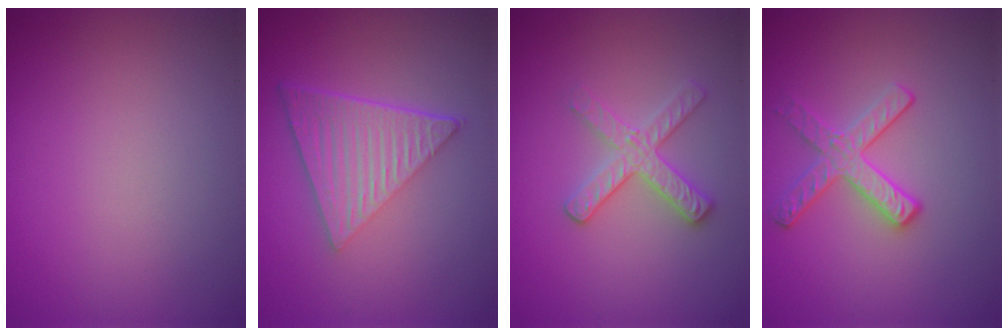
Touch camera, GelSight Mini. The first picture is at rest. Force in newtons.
{"total": 6.8, "press": 4.5, "slide": 5.1}
{"total": 2.7, "press": 2.6, "slide": 0.9}
{"total": 2.8, "press": 2.7, "slide": 0.7}